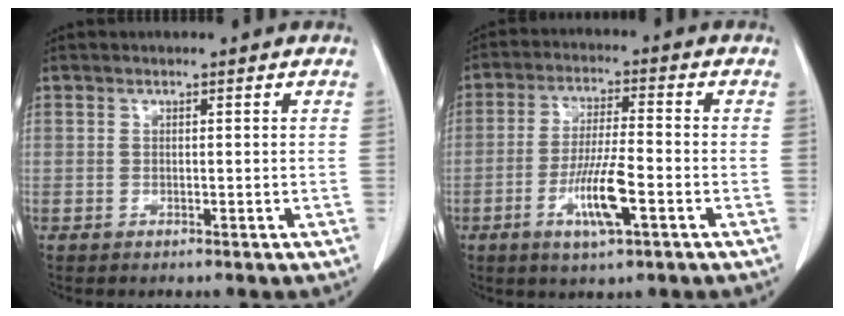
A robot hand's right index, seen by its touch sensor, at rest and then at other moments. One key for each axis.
{"total": 8.7, "fx": -3.4, "fy": 0.9, "fz": 7.9, "tx": -0.153, "ty": -0.009, "tz": -0.061}